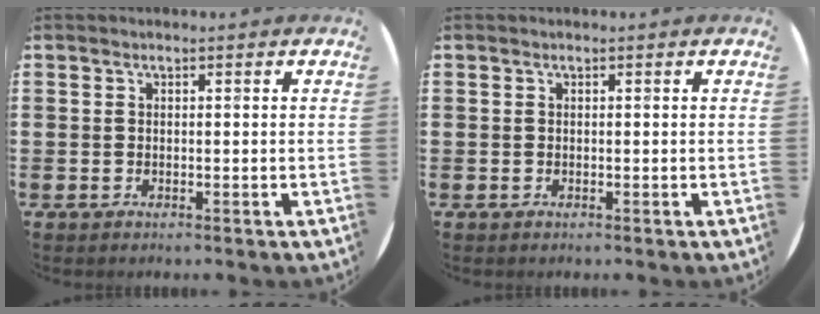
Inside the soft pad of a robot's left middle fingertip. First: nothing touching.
{"total": 0.0}